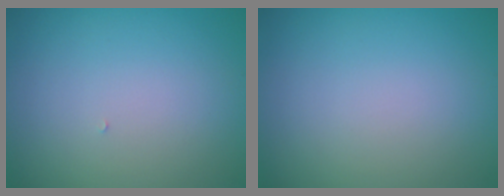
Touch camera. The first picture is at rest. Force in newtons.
{"total": 0.0}